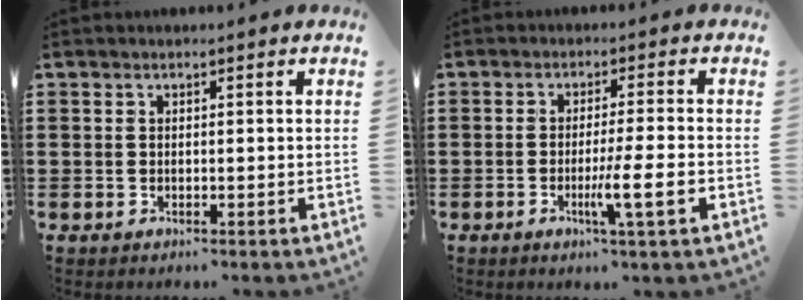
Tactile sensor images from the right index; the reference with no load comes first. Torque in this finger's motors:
{"motor_torque": [1.27, -0.29, 0.54, 0.15]}